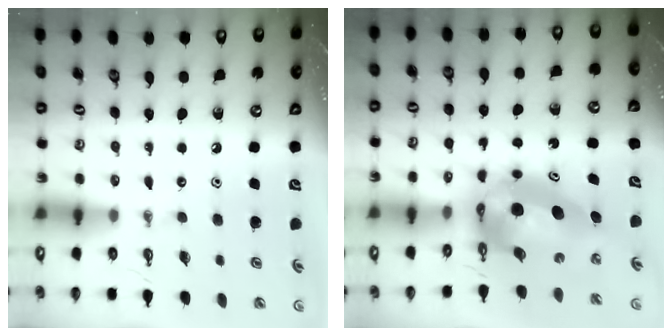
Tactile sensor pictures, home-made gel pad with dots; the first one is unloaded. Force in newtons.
{"total": 8.5, "press": 8.5, "slide": 0.9}